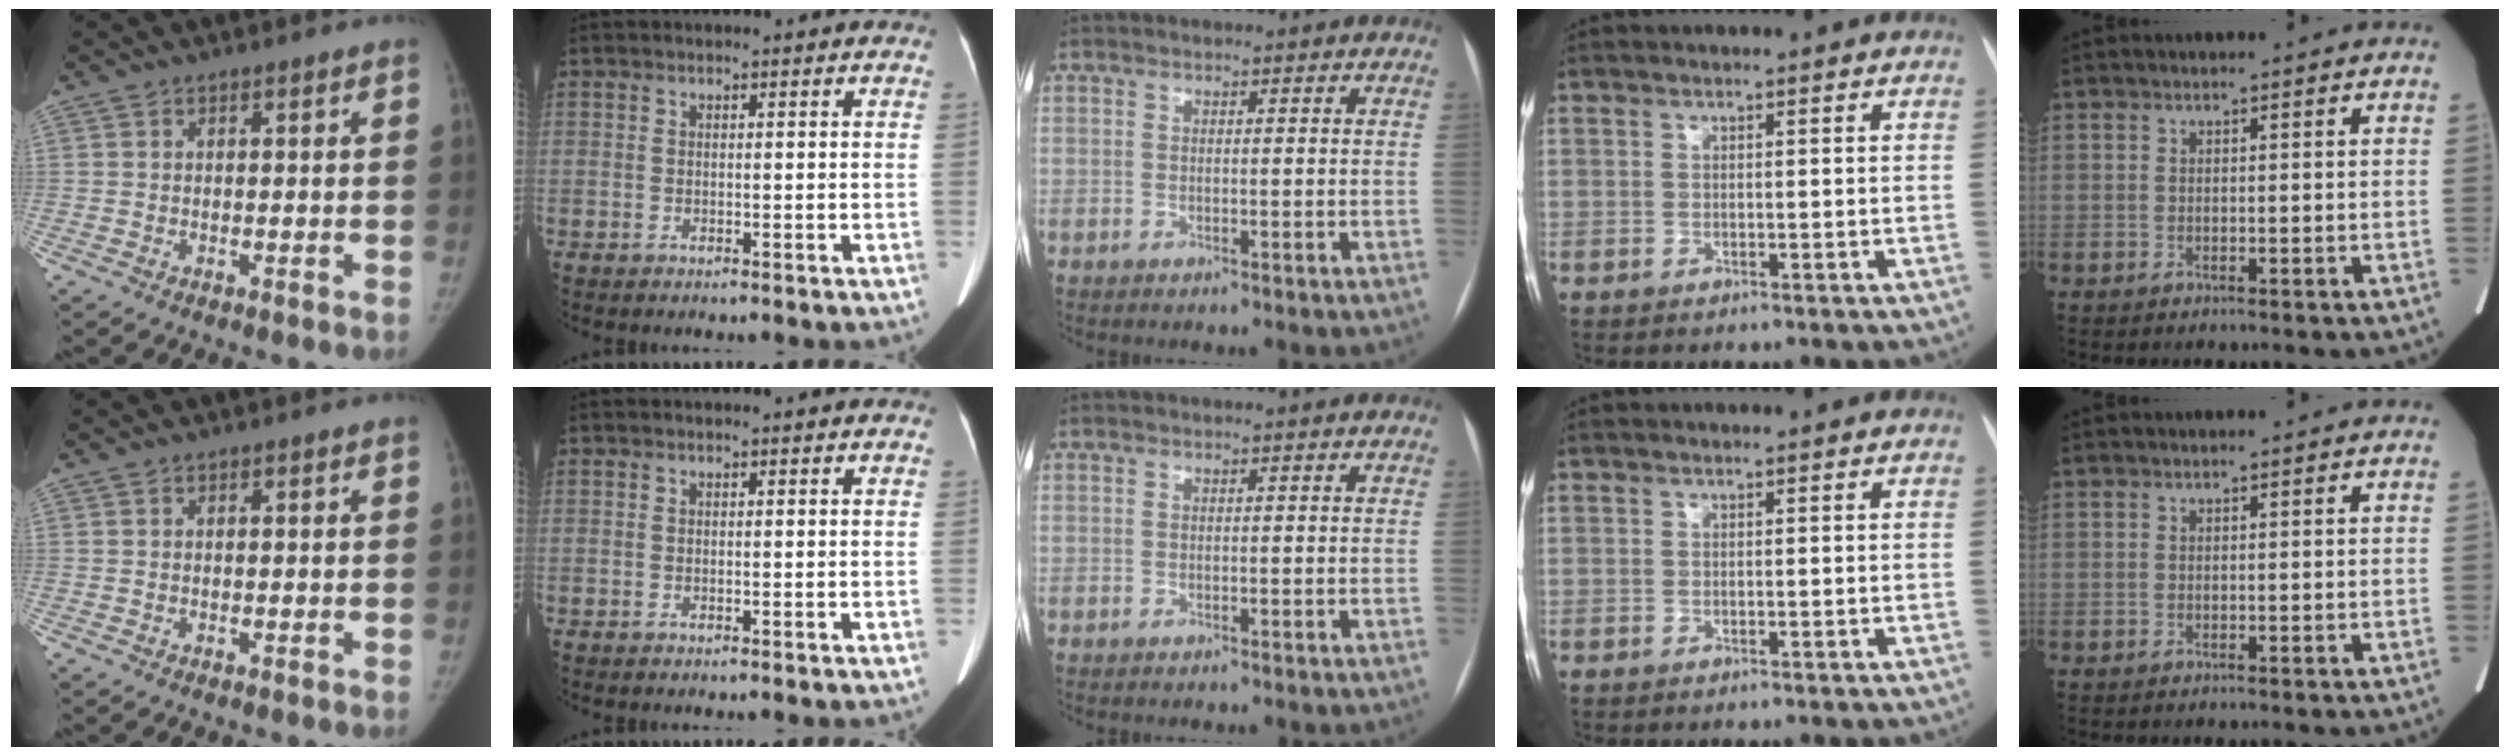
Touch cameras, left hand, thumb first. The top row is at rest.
{}